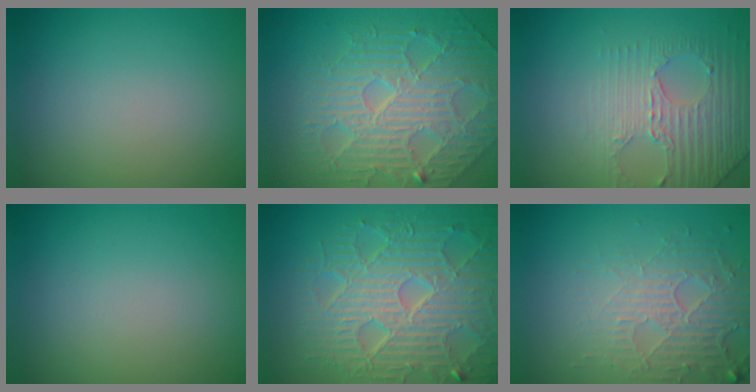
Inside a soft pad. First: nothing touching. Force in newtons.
{"total": 5.9, "press": 5.2, "slide": 2.6}
{"total": 4.4, "press": 3.1, "slide": 3.1}
{"total": 0.0}
{"total": 8.9, "press": 6.1, "slide": 6.5}
{"total": 5.2, "press": 3.3, "slide": 4.0}